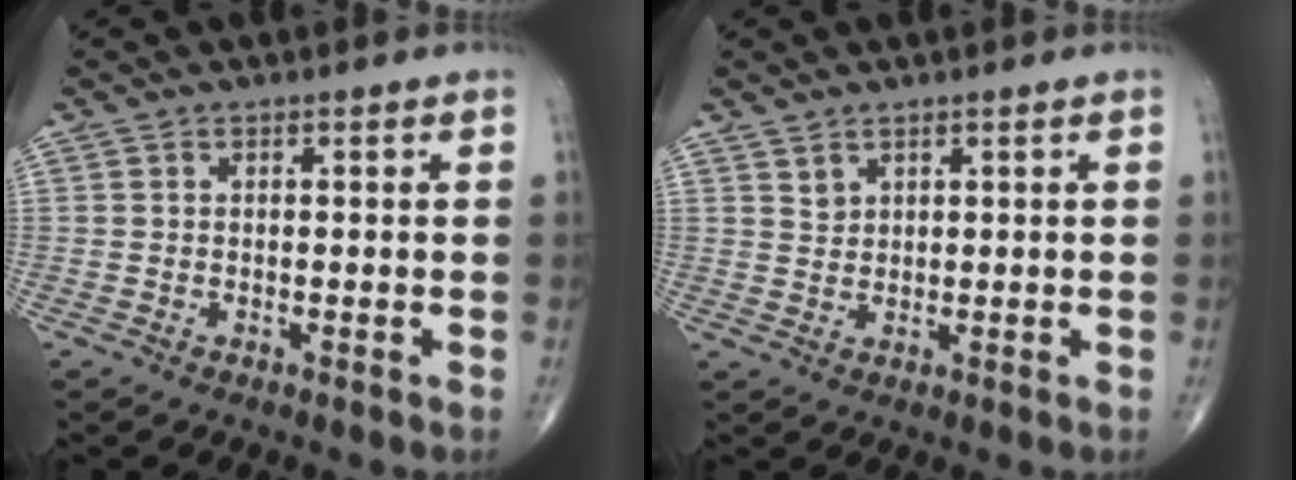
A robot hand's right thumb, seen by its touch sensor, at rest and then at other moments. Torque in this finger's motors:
{"motor_torque": [-0.54, 0.28, -0.09, 0.12, 0.04]}